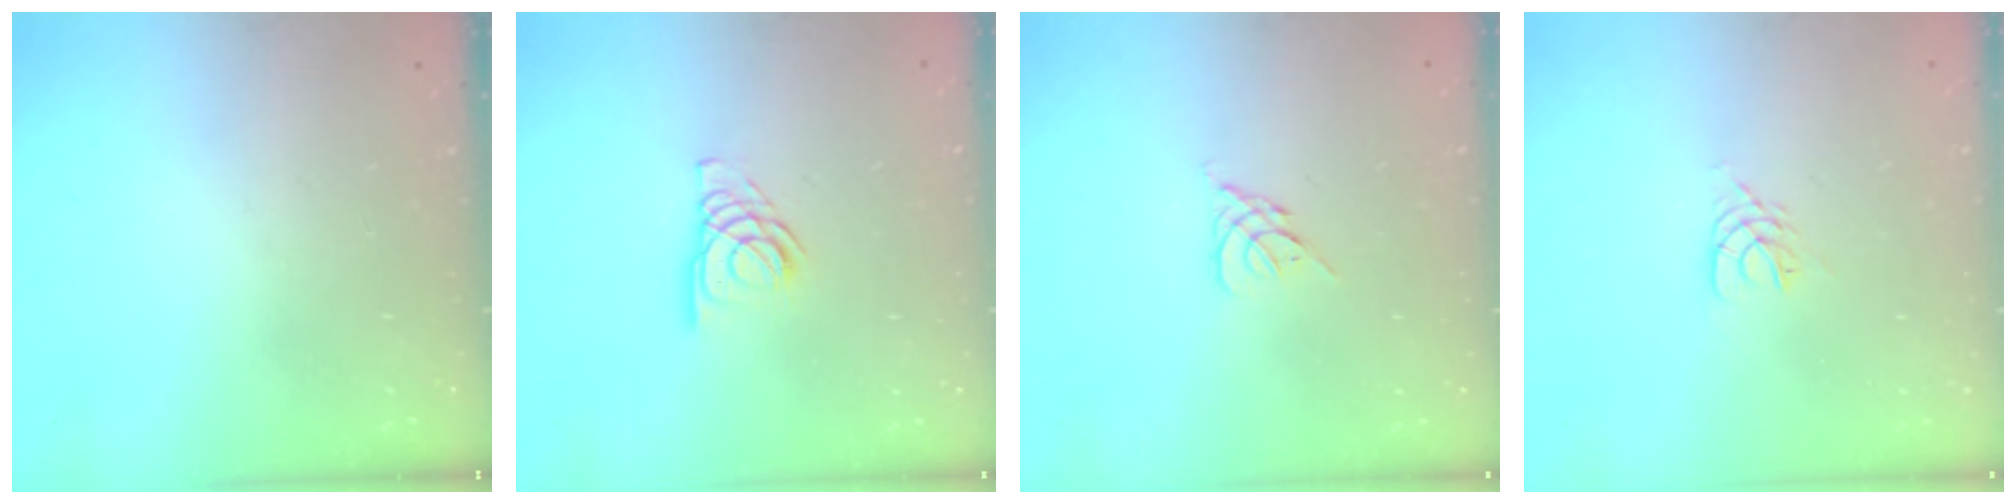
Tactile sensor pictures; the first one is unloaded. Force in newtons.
{"total": 5.9, "press": 5.8, "slide": 0.8}
{"total": 2.6, "press": 2.5, "slide": 0.7}
{"total": 3.5, "press": 3.5, "slide": 0.5}